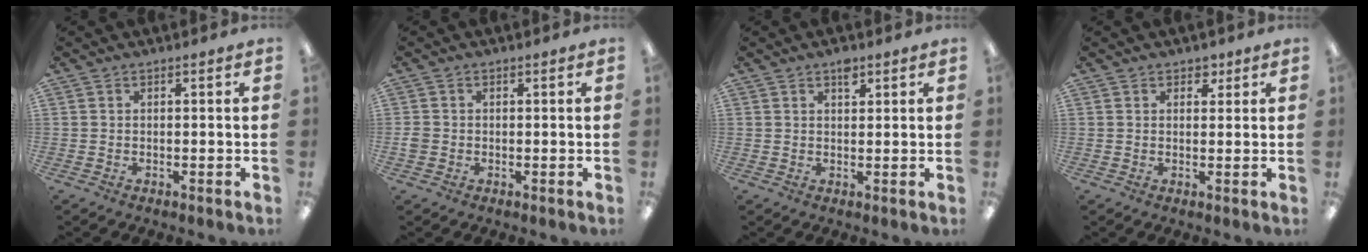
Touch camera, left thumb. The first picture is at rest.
{"total": 1.8, "force": [-0.3, 1.6, 0.6], "torque": [-0.009, 0.004, -0.007]}
{"total": 2.7, "force": [1.8, 1.4, 1.5], "torque": [-0.009, -0.008, 0.027]}
{"total": 2.6, "force": [1.7, 1.8, 0.9], "torque": [-0.003, -0.002, 0.027]}